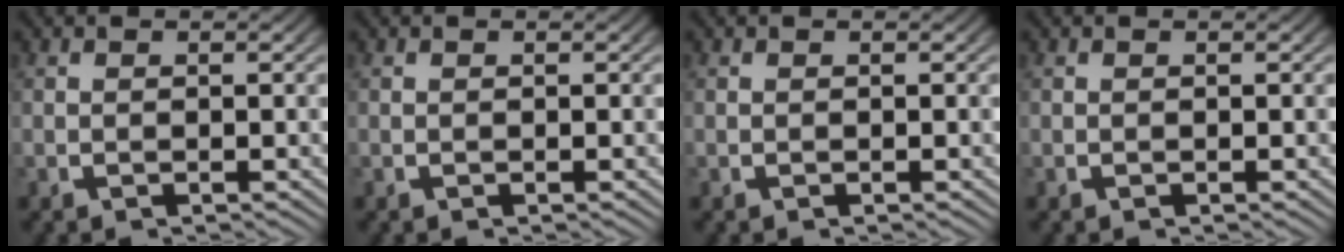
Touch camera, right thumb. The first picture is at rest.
{"total": 0.0}
{"total": 0.0}
{"total": 0.0}